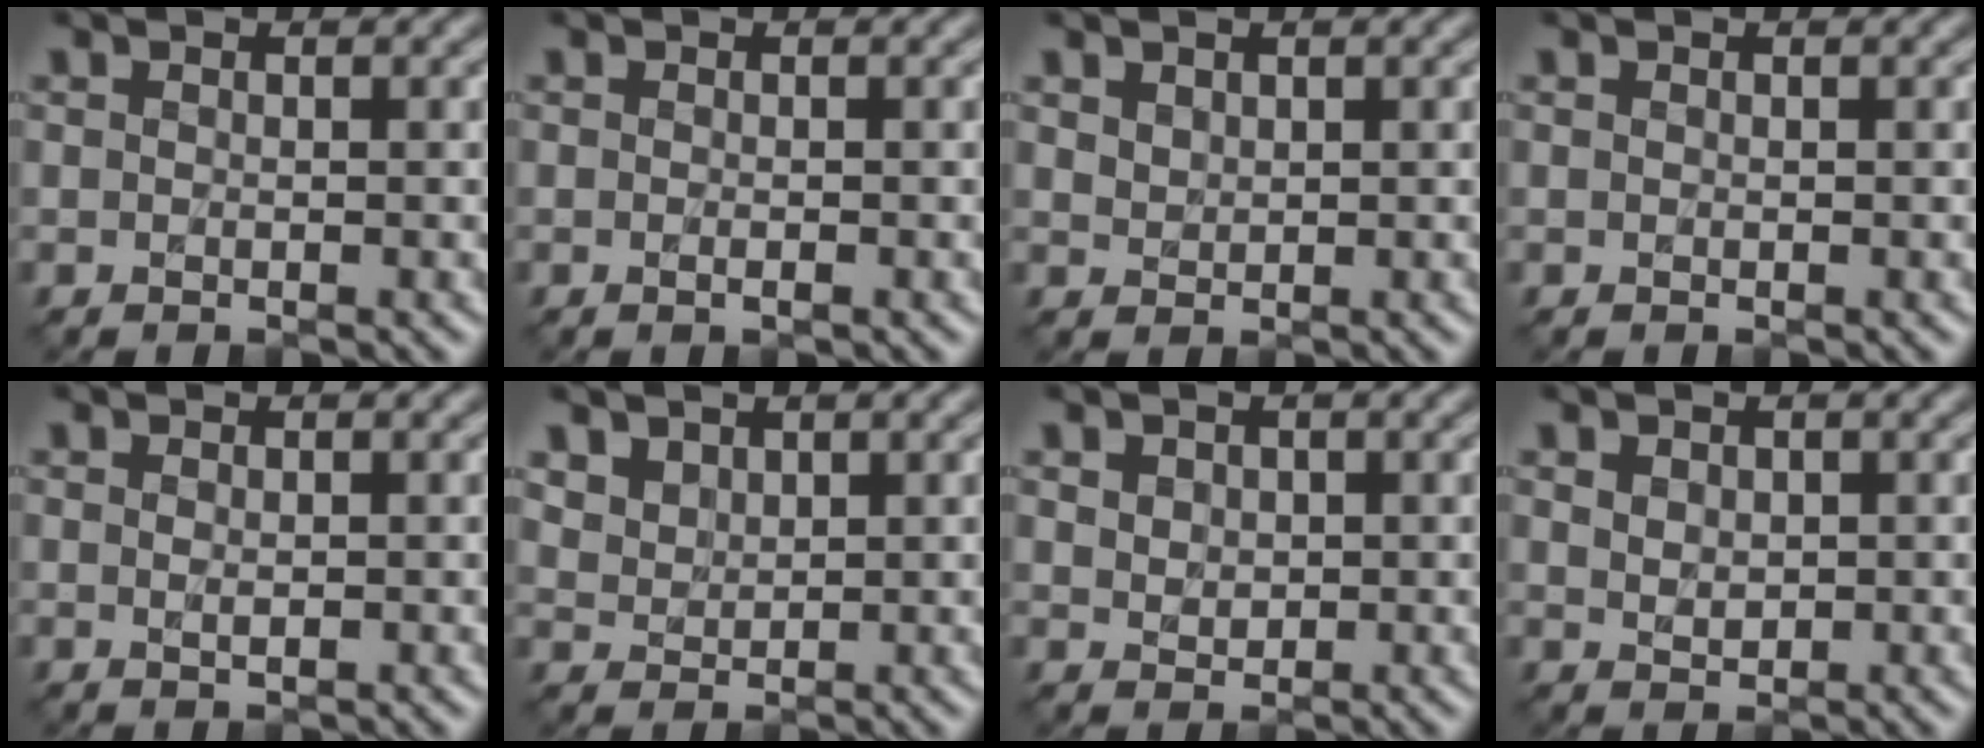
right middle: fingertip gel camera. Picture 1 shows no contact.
{"total": 0.7, "force": [-0.4, 0.1, 0.5], "torque": [-0.007, -0.002, -0.006]}
{"total": 0.9, "force": [0.7, 0.5, 0.2], "torque": [-0.004, -0.004, 0.022]}
{"total": 0.0}
{"total": 0.7, "force": [0.0, 0.2, 0.6], "torque": [-0.012, -0.003, 0.005]}
{"total": 2.5, "force": [1.8, 1.6, 0.8], "torque": [-0.025, -0.004, 0.053]}
{"total": 2.1, "force": [0.9, 1.6, 0.9], "torque": [-0.024, 0.005, 0.023]}
{"total": 1.4, "force": [0.5, 1.1, 0.8], "torque": [-0.011, -0.005, 0.018]}